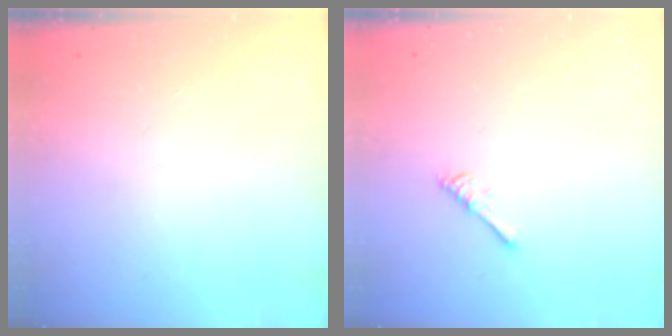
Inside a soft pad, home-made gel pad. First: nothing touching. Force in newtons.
{"total": 2.9, "press": 2.9, "slide": 0.5}